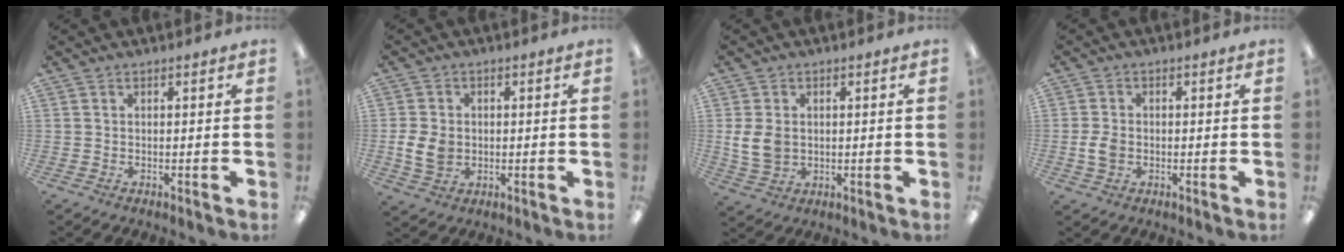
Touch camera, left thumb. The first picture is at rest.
{"total": 6.4, "force": [-0.4, 5.1, 3.9], "torque": [-0.082, 0.002, -0.008]}
{"total": 6.7, "force": [0.3, 5.3, 4.2], "torque": [-0.105, 0.004, 0.007]}
{"total": 4.0, "force": [-0.7, 3.0, 2.6], "torque": [-0.057, 0.002, -0.015]}